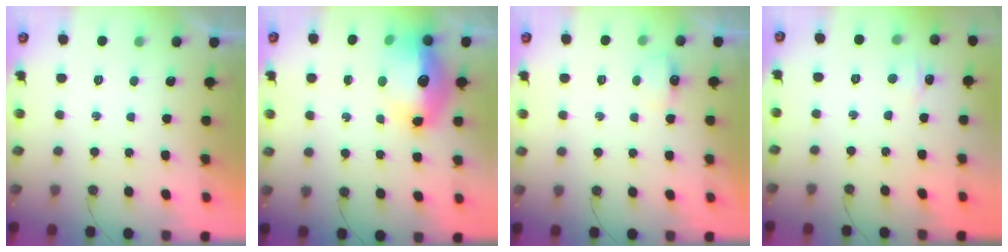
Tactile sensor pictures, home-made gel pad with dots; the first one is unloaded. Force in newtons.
{"total": 16.6, "press": 16.5, "slide": 1.5}
{"total": 5.3, "press": 5.2, "slide": 0.9}
{"total": 2.8, "press": 2.8, "slide": 0.3}